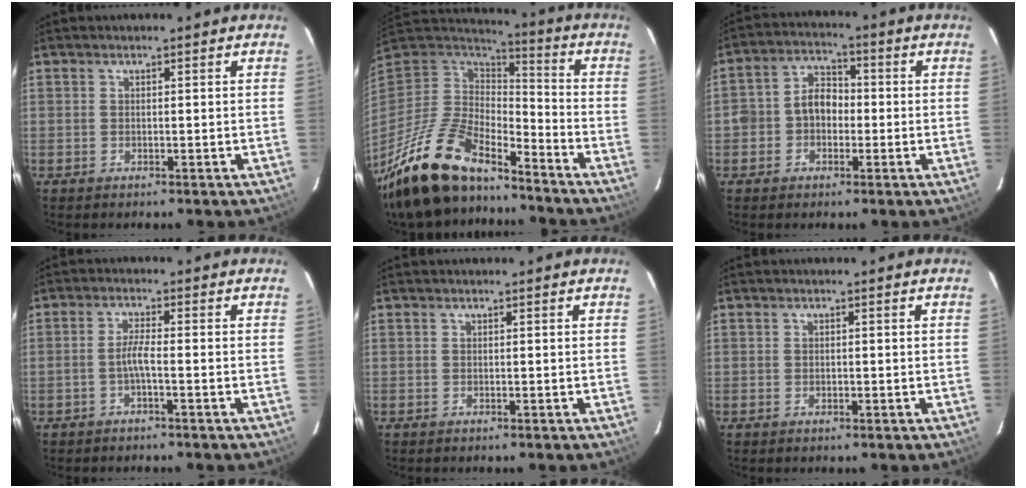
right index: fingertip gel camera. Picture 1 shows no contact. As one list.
[{"total": 22.3, "force": [-16.7, 7.8, 12.6], "torque": [-0.263, -0.036, -0.303]}, {"total": 6.8, "force": [-1.5, 5.6, 3.5], "torque": [-0.065, 0.027, -0.025]}, {"total": 2.6, "force": [-1.2, 0.0, 2.3], "torque": [-0.047, 0.004, -0.024]}, {"total": 0.0}, {"total": 0.8, "force": [-0.1, 0.7, 0.3], "torque": [-0.004, 0.001, -0.001]}]